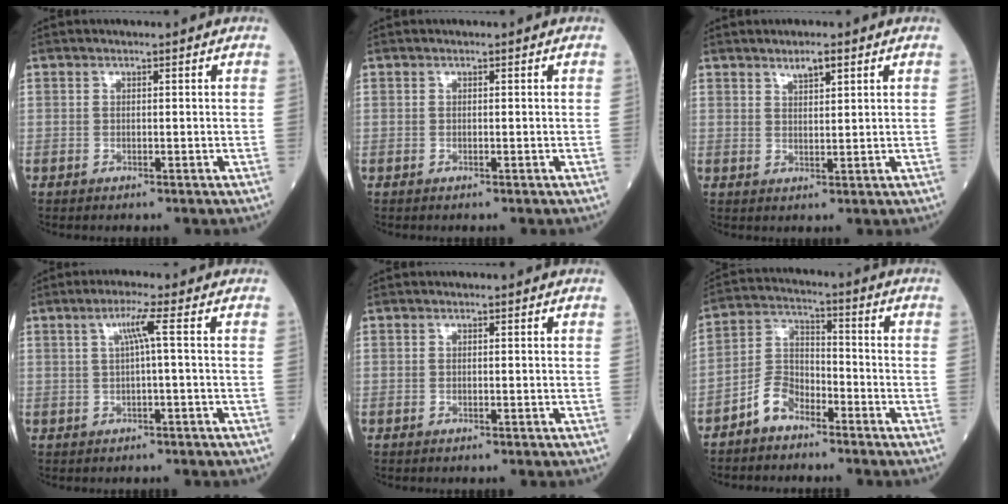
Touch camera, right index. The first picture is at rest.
{"total": 0.0}
{"total": 2.7, "force": [1.9, 0.6, 1.8], "torque": [-0.034, -0.001, 0.033]}
{"total": 3.2, "force": [0.6, -0.7, 3.1], "torque": [-0.062, 0.006, 0.011]}
{"total": 0.0}
{"total": 6.0, "force": [-4.2, 3.4, 2.7], "torque": [-0.057, 0.010, -0.087]}